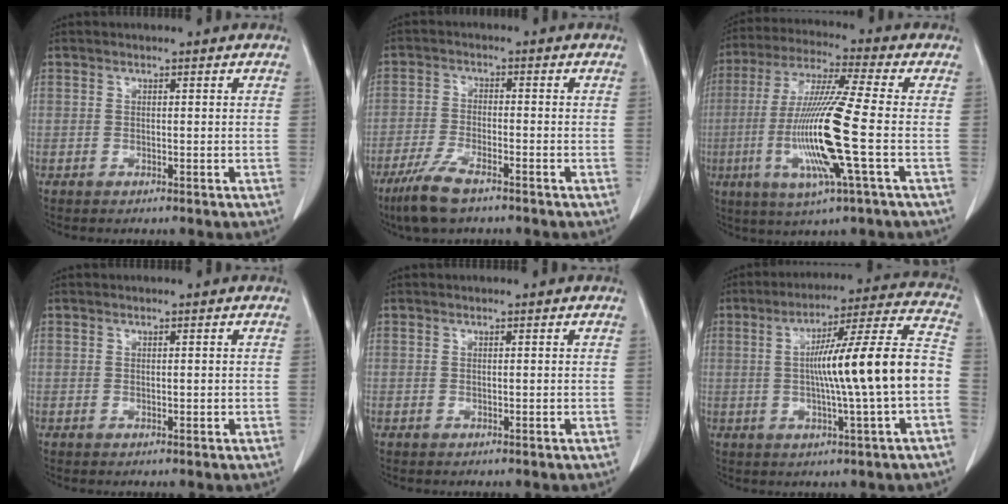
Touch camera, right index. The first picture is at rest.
{"total": 6.9, "force": [-5.0, 1.3, 4.6], "torque": [-0.100, -0.014, -0.092]}
{"total": 15.9, "force": [-3.0, -0.2, 15.6], "torque": [-0.320, -0.011, -0.062]}
{"total": 0.0}
{"total": 0.0}
{"total": 16.1, "force": [-1.6, -0.4, 16.0], "torque": [-0.241, 0.020, -0.029]}